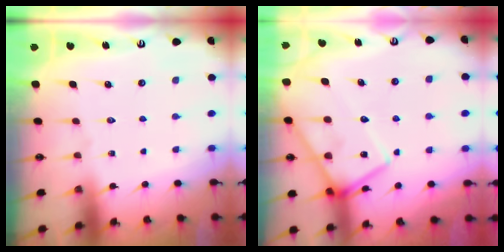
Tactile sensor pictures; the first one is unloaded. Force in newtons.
{"total": 14.1, "press": 14.1, "slide": 1.4}